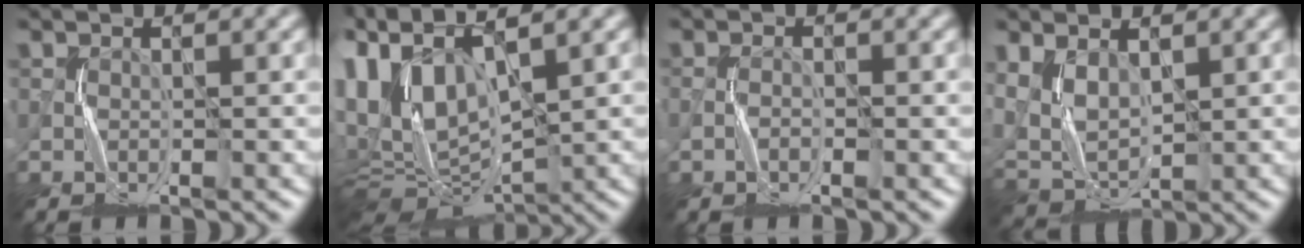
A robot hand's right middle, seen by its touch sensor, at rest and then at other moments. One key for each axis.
{"total": 11.8, "fx": 3.3, "fy": 6.5, "fz": 9.3, "tx": -0.204, "ty": 0.009, "tz": 0.076}
{"total": 0.8, "fx": -0.8, "fy": 0.1, "fz": 0.1, "tx": -0.001, "ty": 0.005, "tz": -0.017}
{"total": 3.6, "fx": 1.5, "fy": 2.2, "fz": 2.4, "tx": -0.063, "ty": -0.006, "tz": 0.034}